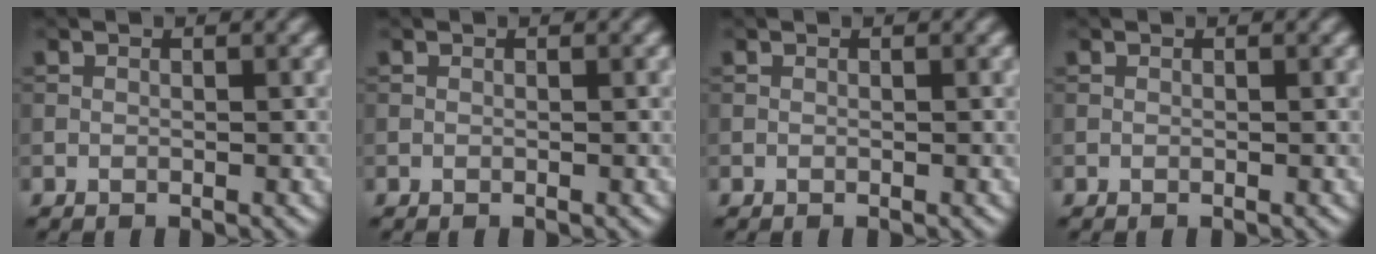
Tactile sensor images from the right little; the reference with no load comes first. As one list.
[{"total": 0.0}, {"total": 0.0}, {"total": 0.0}]